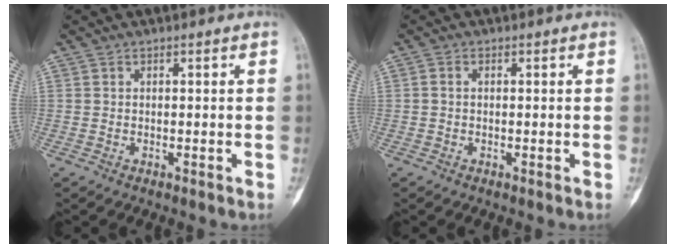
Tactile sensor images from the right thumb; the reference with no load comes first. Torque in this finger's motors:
{"motor_torque": [-0.12, 0.01, 0.15, -0.03, -0.06]}